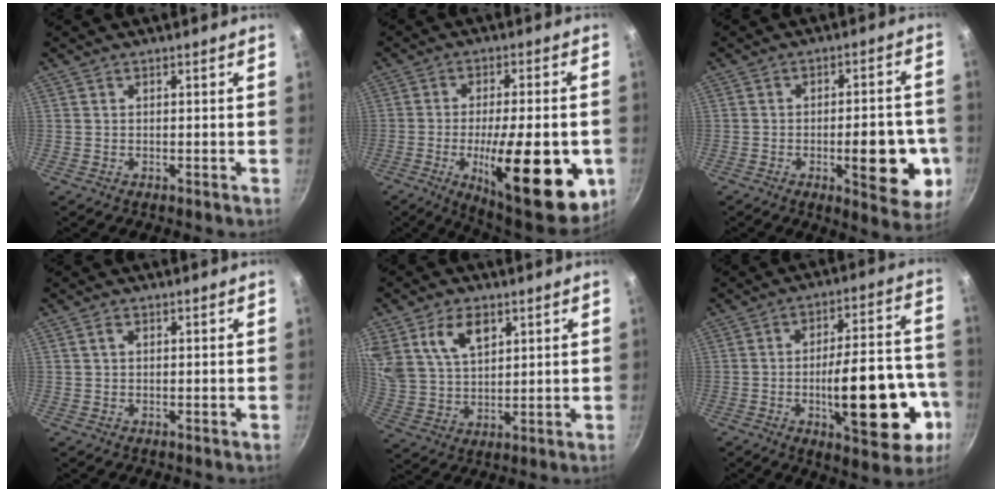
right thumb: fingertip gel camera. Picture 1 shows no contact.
{"total": 23.1, "force": [-6.3, 7.6, 20.9], "torque": [-0.274, 0.002, -0.085]}
{"total": 14.6, "force": [-3.7, 5.6, 12.9], "torque": [-0.134, 0.011, -0.049]}
{"total": 1.4, "force": [0.4, 1.0, 0.9], "torque": [-0.011, 0.006, 0.005]}
{"total": 11.7, "force": [5.7, 7.3, 7.2], "torque": [-0.119, -0.018, 0.117]}
{"total": 20.9, "force": [-6.4, 8.0, 18.2], "torque": [-0.224, 0.038, -0.083]}